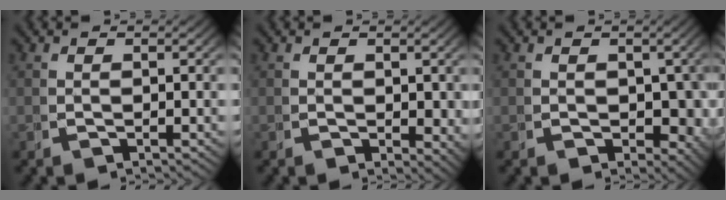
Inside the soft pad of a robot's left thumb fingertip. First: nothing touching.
{"total": 1.8, "force": [0.4, 1.2, 1.3], "torque": [-0.010, -0.011, 0.014]}
{"total": 4.9, "force": [0.1, 3.5, 3.4], "torque": [-0.032, -0.014, 0.011]}